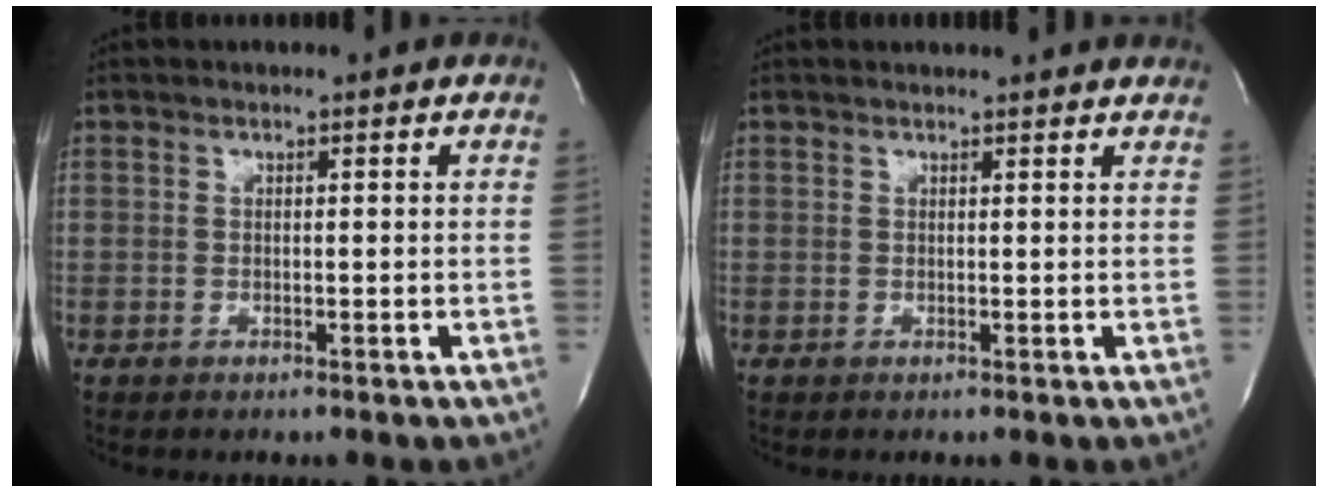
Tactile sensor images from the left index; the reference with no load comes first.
{"total": 6.3, "force": [6.0, 0.7, 1.8], "torque": [-0.021, 0.013, 0.055]}